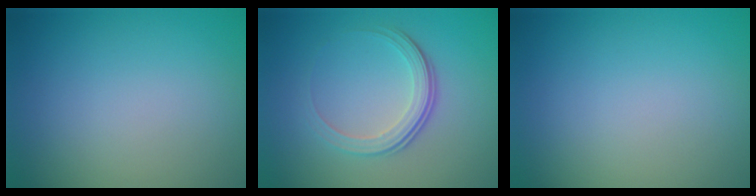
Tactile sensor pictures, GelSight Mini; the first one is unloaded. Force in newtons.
{"total": 3.7, "press": 2.5, "slide": 2.8}
{"total": 0.0}